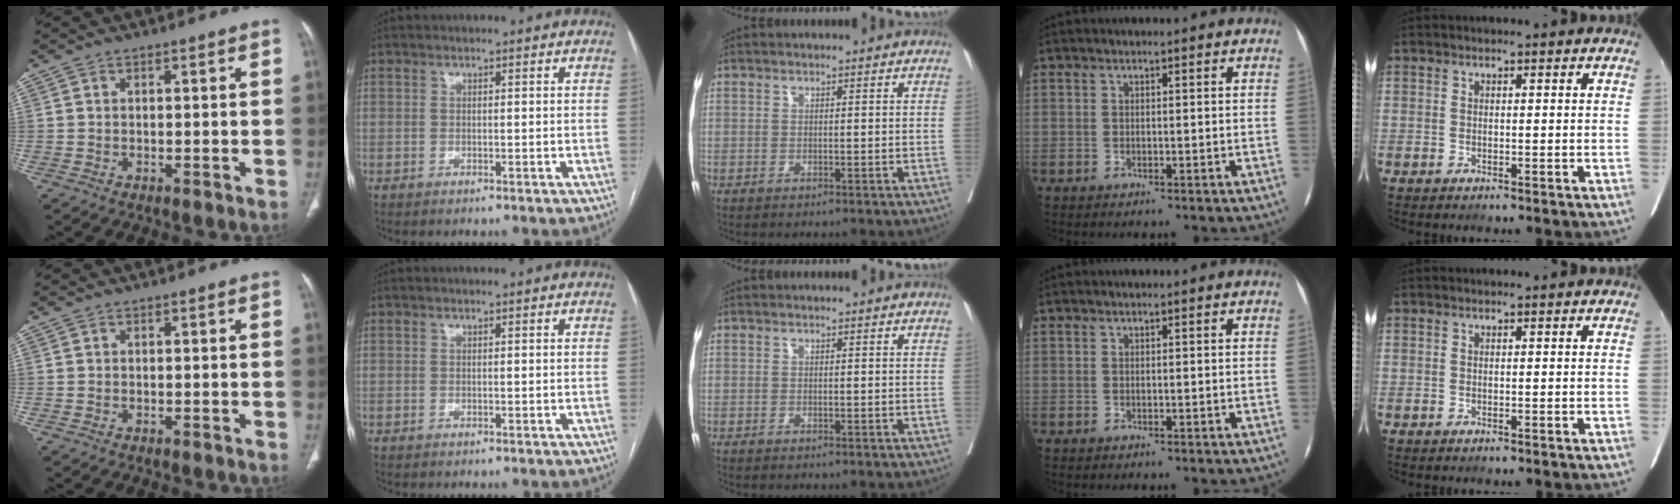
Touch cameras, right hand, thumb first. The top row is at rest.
{}